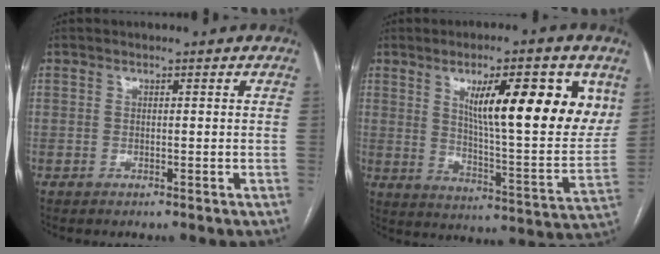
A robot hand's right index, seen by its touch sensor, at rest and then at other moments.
{"total": 18.7, "force": [7.5, 3.1, 16.8], "torque": [-0.231, -0.007, 0.114]}